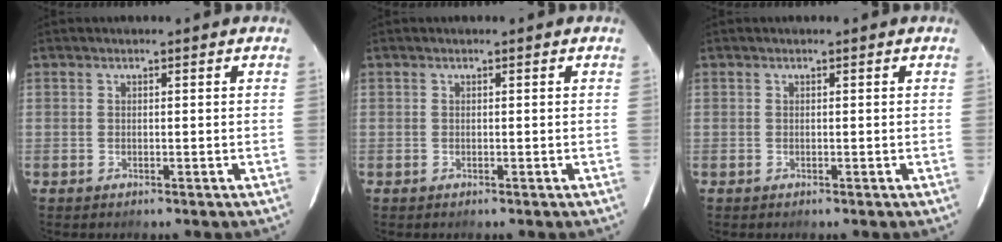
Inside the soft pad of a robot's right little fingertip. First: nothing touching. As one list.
[{"total": 0.0}, {"total": 0.0}]